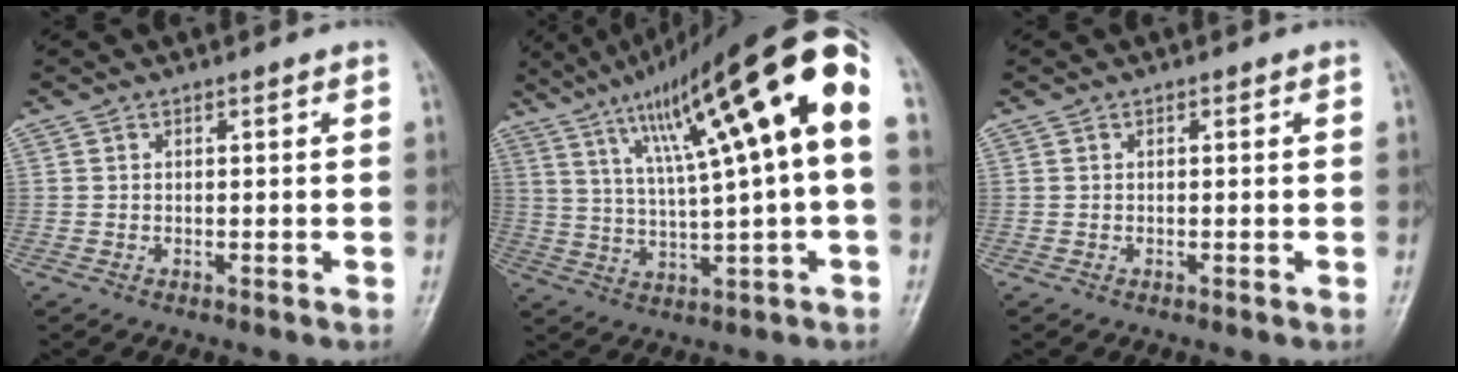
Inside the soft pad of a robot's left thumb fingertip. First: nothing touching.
{"total": 22.3, "force": [6.9, 3.5, 20.9], "torque": [-0.330, 0.022, 0.107]}
{"total": 0.0}